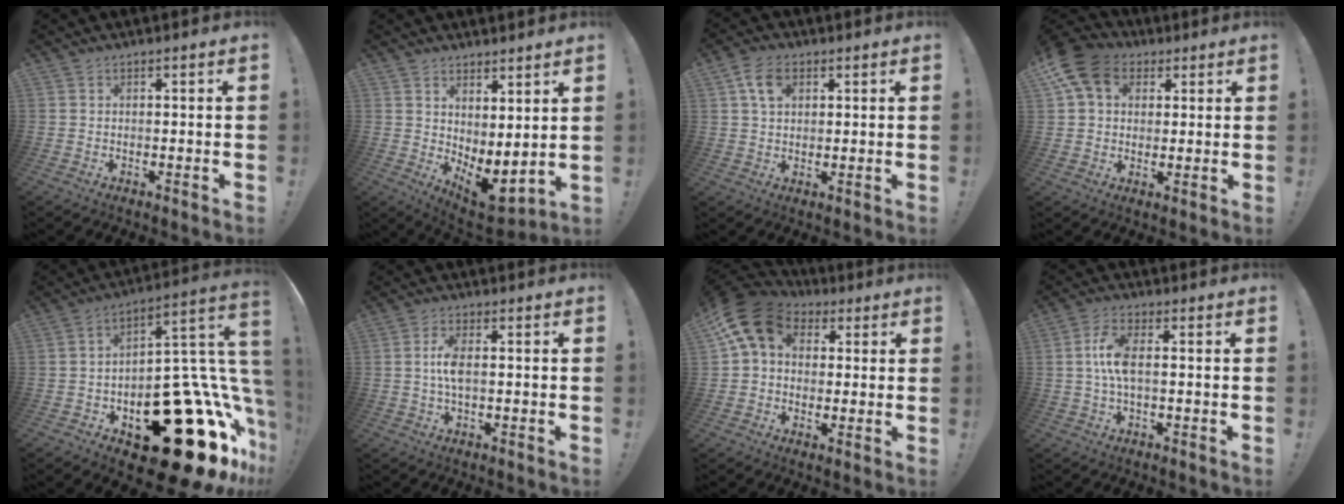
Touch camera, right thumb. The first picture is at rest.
{"total": 5.7, "force": [1.1, 2.5, 5.0], "torque": [-0.049, -0.037, 0.031]}
{"total": 7.6, "force": [3.2, 5.3, 4.4], "torque": [-0.061, -0.003, 0.060]}
{"total": 13.9, "force": [5.2, 10.5, 7.4], "torque": [-0.134, -0.015, 0.104]}
{"total": 33.2, "force": [-14.2, 16.6, 25.0], "torque": [-0.250, 0.051, -0.182]}
{"total": 5.2, "force": [-0.1, 1.9, 4.9], "torque": [-0.094, -0.002, -0.007]}
{"total": 14.7, "force": [5.4, 10.5, 8.8], "torque": [-0.152, -0.012, 0.103]}
{"total": 8.0, "force": [0.3, 3.1, 7.4], "torque": [-0.150, 0.000, 0.006]}